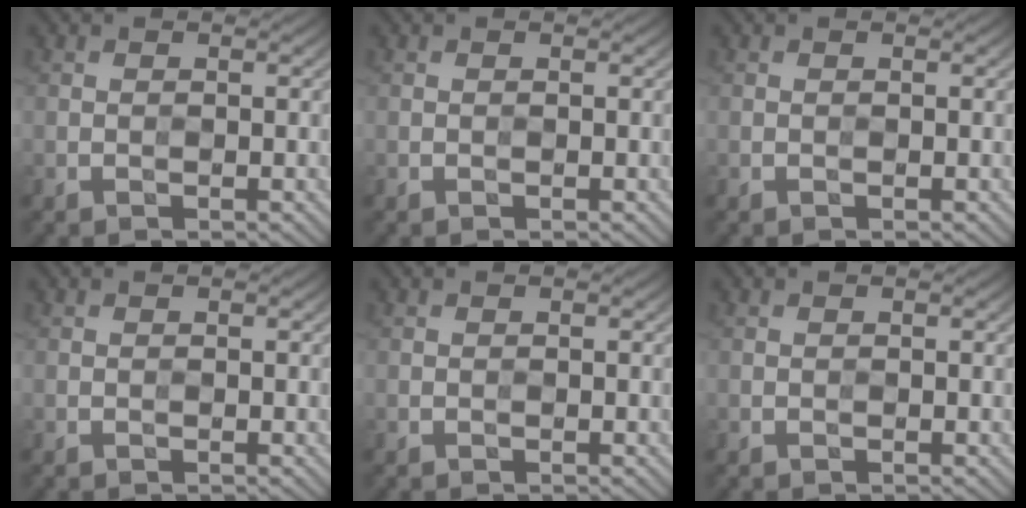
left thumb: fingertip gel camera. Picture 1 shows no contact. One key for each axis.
{"total": 0.0}
{"total": 0.0}
{"total": 0.0}
{"total": 0.0}
{"total": 0.0}